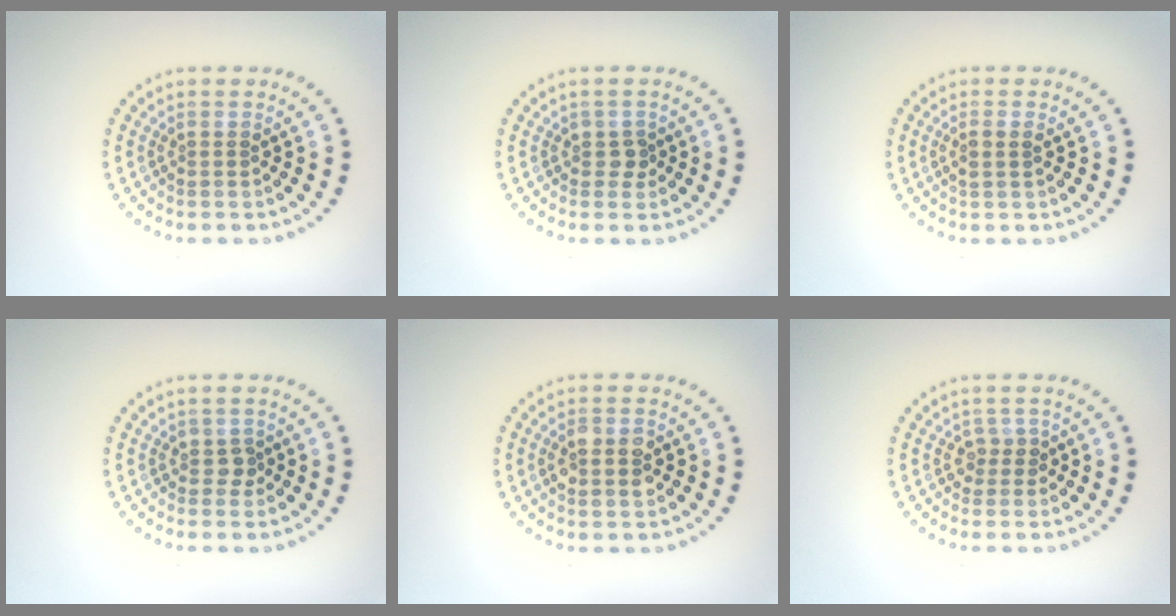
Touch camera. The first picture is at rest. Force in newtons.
{"total": 1.0, "press": 0.9, "slide": 0.4}
{"total": 1.2, "press": 1.1, "slide": 0.5}
{"total": 1.0, "press": 0.9, "slide": 0.4}
{"total": 2.9, "press": 2.8, "slide": 0.3}
{"total": 1.5, "press": 1.1, "slide": 1.0}